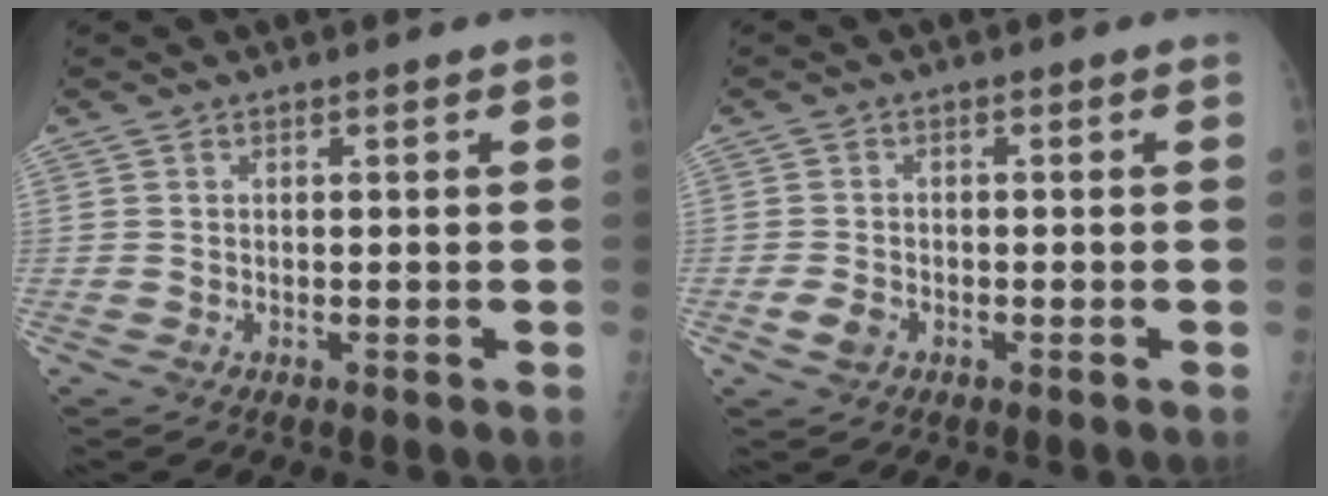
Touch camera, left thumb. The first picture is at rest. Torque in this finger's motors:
{"motor_torque": [-0.42, 0.32, 0.13, 0.05, 0.02]}